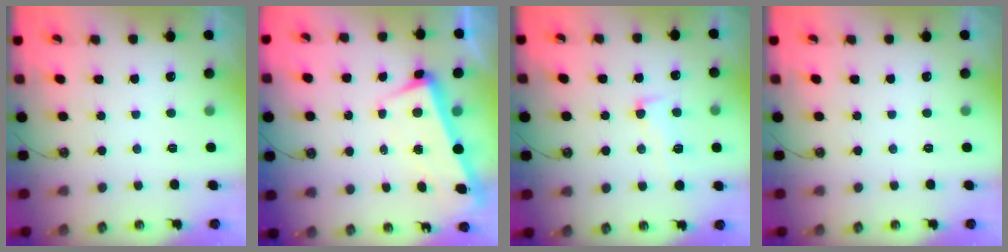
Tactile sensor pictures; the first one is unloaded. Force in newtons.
{"total": 2.0, "press": 1.6, "slide": 1.1}
{"total": 2.3, "press": 1.9, "slide": 1.2}
{"total": 0.0}